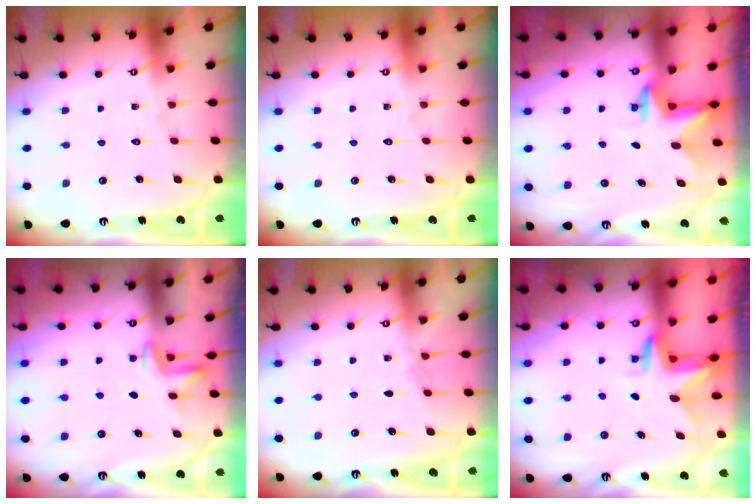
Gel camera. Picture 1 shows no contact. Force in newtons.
{"total": 0.0}
{"total": 2.5, "press": 2.5, "slide": 0.4}
{"total": 3.2, "press": 3.2, "slide": 0.5}
{"total": 5.2, "press": 4.4, "slide": 2.9}
{"total": 3.2, "press": 3.2, "slide": 0.2}